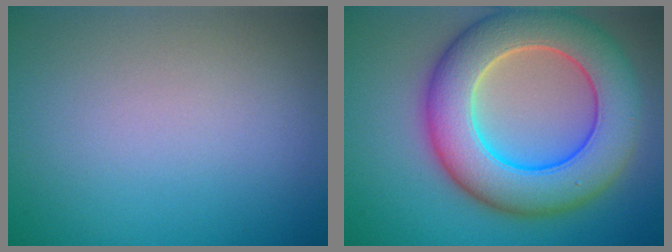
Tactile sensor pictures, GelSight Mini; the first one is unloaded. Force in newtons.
{"total": 10.8, "press": 10.7, "slide": 0.8}